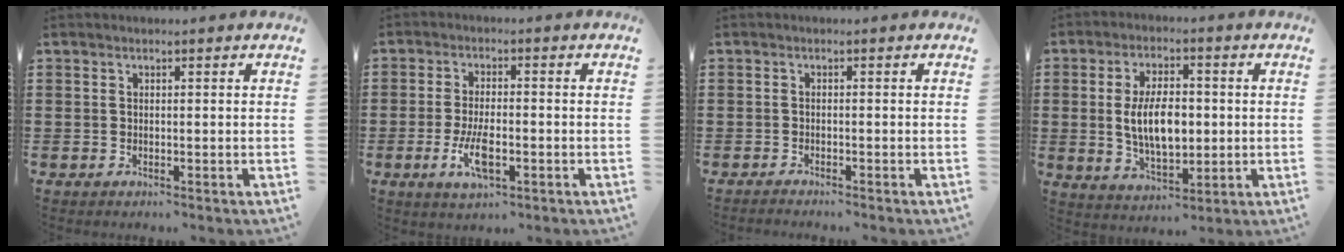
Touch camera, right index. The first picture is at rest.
{"total": 6.0, "force": [-2.0, 2.2, 5.2], "torque": [-0.112, -0.006, -0.039]}
{"total": 0.9, "force": [-0.9, -0.1, 0.0], "torque": [-0.002, 0.000, -0.018]}
{"total": 8.3, "force": [0.2, 4.3, 7.1], "torque": [-0.139, -0.001, -0.006]}